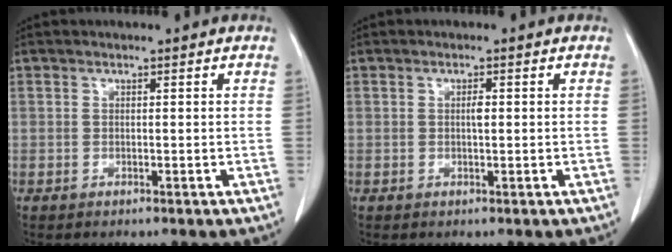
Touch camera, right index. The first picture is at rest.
{"total": 1.1, "force": [0.1, 0.3, 1.1], "torque": [-0.020, 0.002, 0.001]}